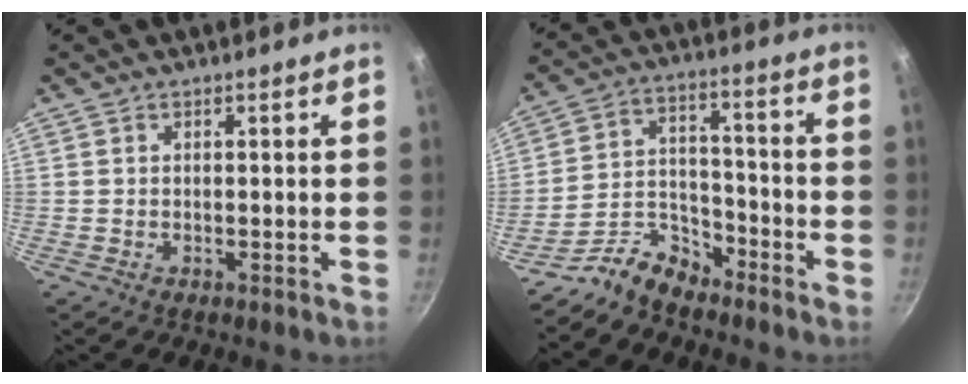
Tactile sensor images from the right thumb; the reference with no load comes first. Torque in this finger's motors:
{"motor_torque": [4.54, 0.47, 0.44, -1.19, 0.01]}